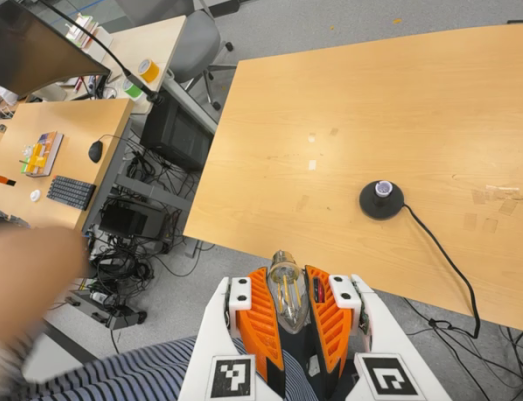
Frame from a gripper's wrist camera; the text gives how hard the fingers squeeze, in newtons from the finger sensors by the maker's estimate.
{"total": 20.7, "left": 24.2, "right": 17.2}